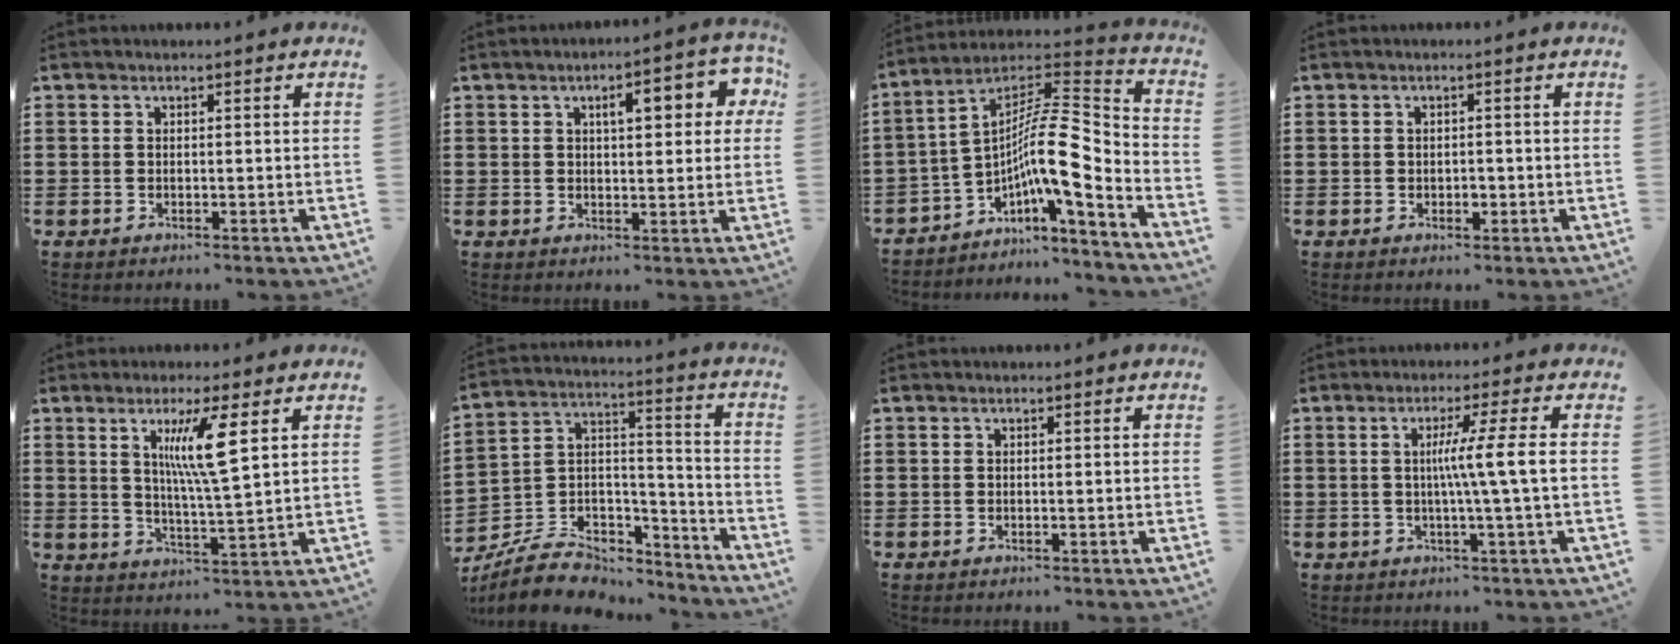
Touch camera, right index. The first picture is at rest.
{"total": 6.6, "force": [2.2, 2.3, 5.8], "torque": [-0.075, -0.005, 0.026]}
{"total": 11.4, "force": [-2.1, 2.7, 10.9], "torque": [-0.206, -0.030, -0.055]}
{"total": 1.2, "force": [-0.3, 0.8, 0.9], "torque": [-0.017, 0.001, -0.006]}
{"total": 8.1, "force": [3.1, 0.6, 7.4], "torque": [-0.143, -0.003, 0.046]}
{"total": 8.7, "force": [-6.8, 4.6, 2.9], "torque": [-0.065, 0.016, -0.127]}
{"total": 0.0}
{"total": 6.7, "force": [0.2, -1.1, 6.6], "torque": [-0.121, -0.005, -0.007]}